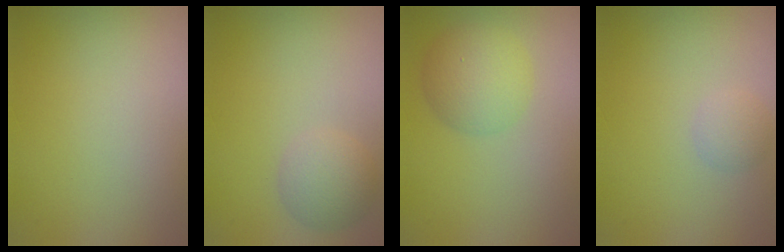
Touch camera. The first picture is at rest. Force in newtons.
{"total": 2.7, "press": 2.7, "slide": 0.1}
{"total": 3.9, "press": 3.9, "slide": 0.1}
{"total": 1.3, "press": 1.3, "slide": 0.1}